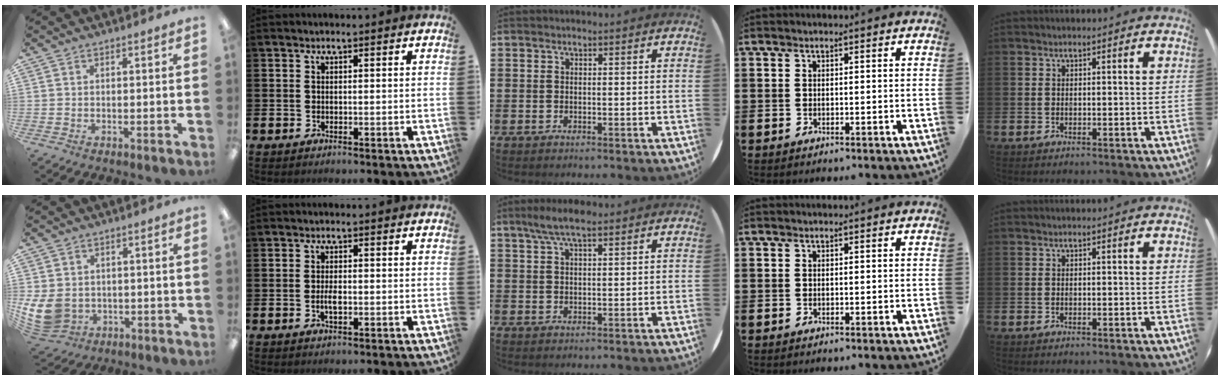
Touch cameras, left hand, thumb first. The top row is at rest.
{"thumb": {"total": 9.1, "force": [-0.4, 7.9, 4.5], "torque": [-0.114, 0.006, -0.001]}, "index": {"total": 2.1, "force": [-0.3, 0.9, 1.9], "torque": [-0.030, -0.001, -0.008]}, "middle": {"total": 4.5, "force": [3.1, 1.1, 3.1], "torque": [-0.058, 0.005, 0.054]}}